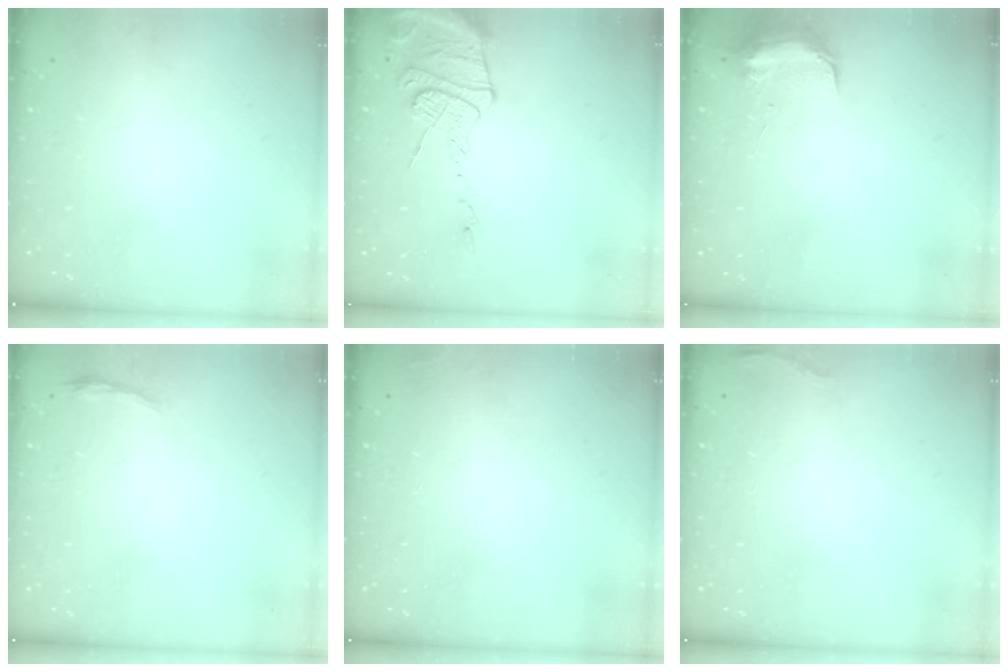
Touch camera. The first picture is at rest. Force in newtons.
{"total": 14.4, "press": 14.4, "slide": 1.4}
{"total": 9.8, "press": 9.7, "slide": 0.7}
{"total": 3.1, "press": 3.0, "slide": 0.7}
{"total": 2.3, "press": 2.2, "slide": 0.8}
{"total": 7.3, "press": 5.5, "slide": 4.8}